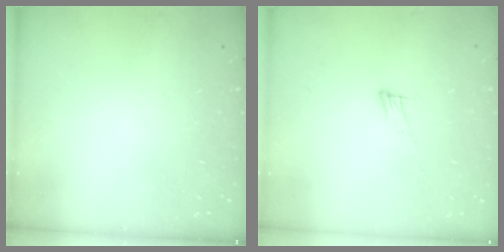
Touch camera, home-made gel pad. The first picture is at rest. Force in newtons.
{"total": 6.4, "press": 6.4, "slide": 0.4}